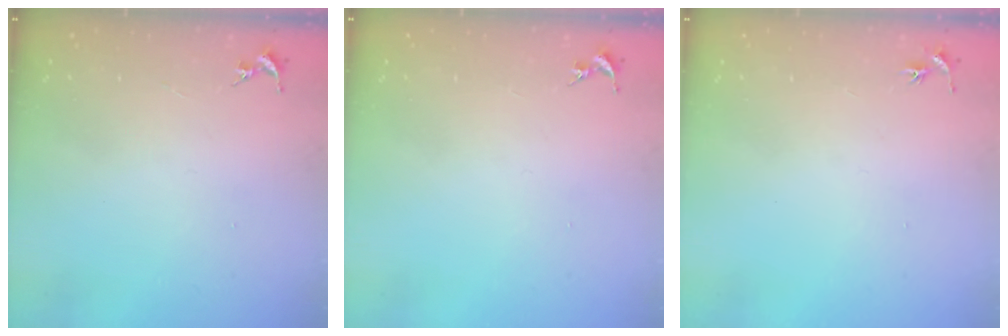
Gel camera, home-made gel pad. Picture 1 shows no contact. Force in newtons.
{"total": 0.0}
{"total": 3.0, "press": 3.0, "slide": 0.3}